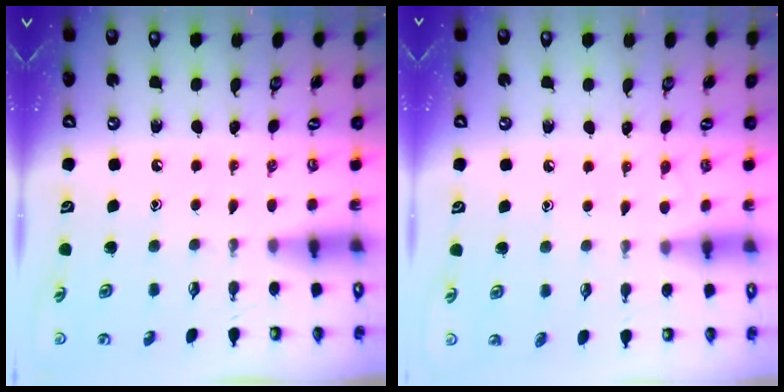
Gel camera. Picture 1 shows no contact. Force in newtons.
{"total": 4.3, "press": 4.3, "slide": 0.4}